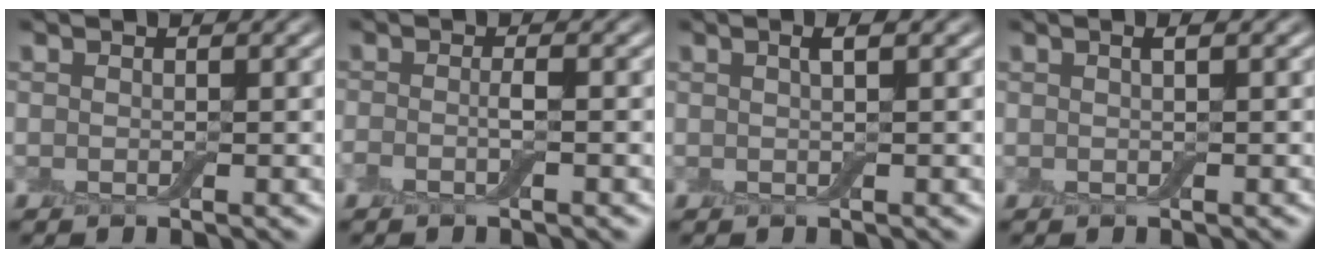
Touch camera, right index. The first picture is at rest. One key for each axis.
{"total": 1.5, "fx": -0.6, "fy": 0.3, "fz": 1.3, "tx": -0.026, "ty": 0.001, "tz": -0.015}
{"total": 1.3, "fx": 0.5, "fy": 0.3, "fz": 1.2, "tx": -0.021, "ty": 0.002, "tz": 0.004}
{"total": 0.8, "fx": 0.3, "fy": 0.1, "fz": 0.8, "tx": -0.016, "ty": 0.004, "tz": 0.002}